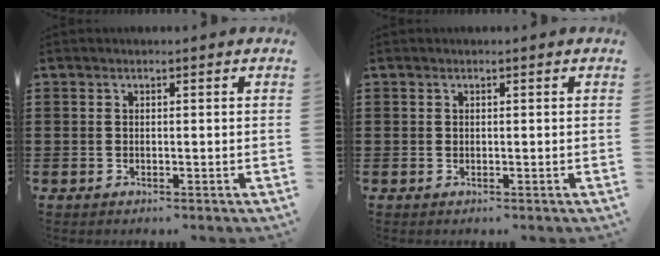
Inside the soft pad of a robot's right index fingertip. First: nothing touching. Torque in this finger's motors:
{"motor_torque": [0.35, 0.49, 0.01, -0.01]}